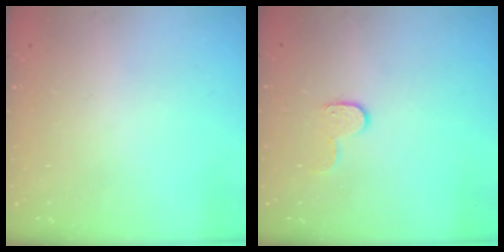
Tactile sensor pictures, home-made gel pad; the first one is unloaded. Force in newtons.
{"total": 5.9, "press": 5.9, "slide": 0.5}